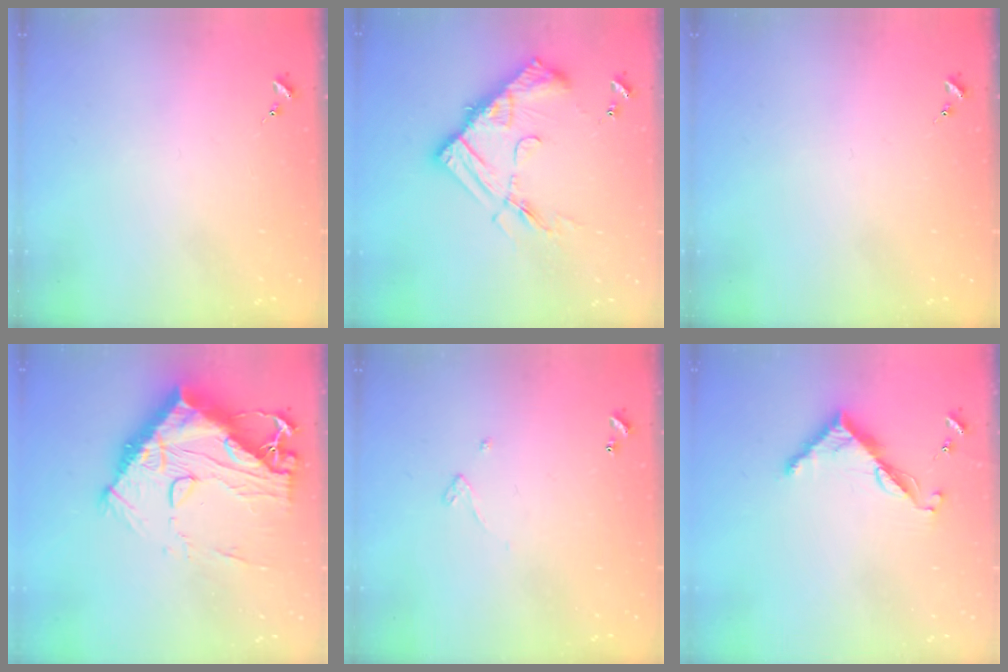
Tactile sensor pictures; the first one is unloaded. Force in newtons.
{"total": 16.6, "press": 16.6, "slide": 1.1}
{"total": 0.0}
{"total": 23.2, "press": 23.1, "slide": 2.2}
{"total": 2.6, "press": 2.6, "slide": 0.2}
{"total": 7.6, "press": 7.5, "slide": 0.6}